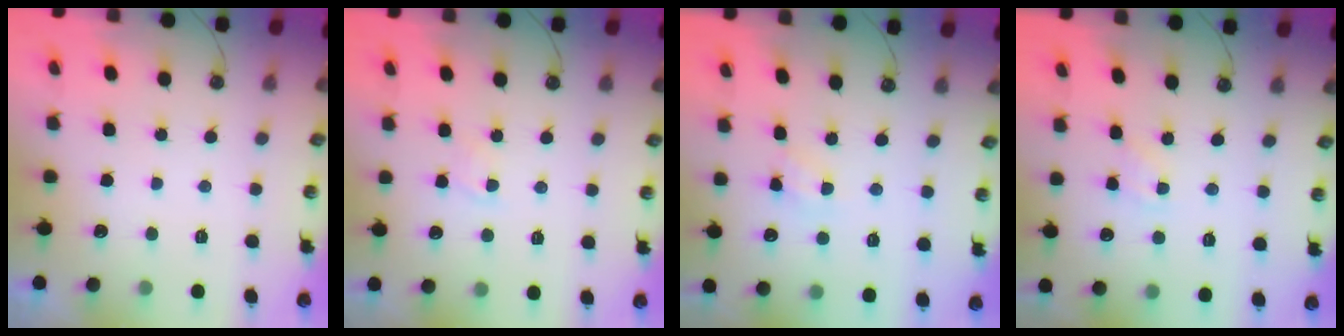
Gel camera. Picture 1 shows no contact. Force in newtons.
{"total": 2.8, "press": 2.8, "slide": 0.4}
{"total": 3.9, "press": 3.9, "slide": 0.7}
{"total": 2.5, "press": 2.5, "slide": 0.5}